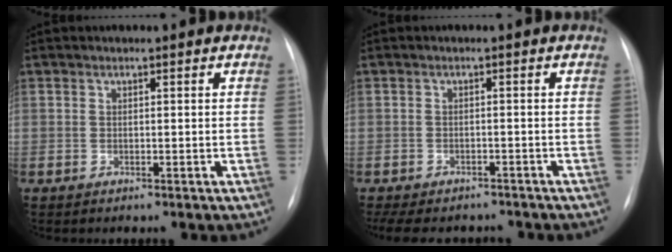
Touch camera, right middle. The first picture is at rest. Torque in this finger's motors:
{"motor_torque": [0.81, -0.83, 0.32, 0.04]}